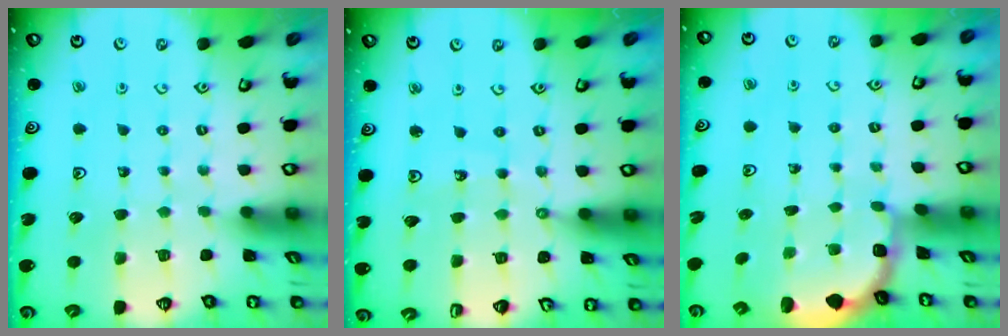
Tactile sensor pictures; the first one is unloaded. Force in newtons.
{"total": 5.6, "press": 5.6, "slide": 0.8}
{"total": 1.8, "press": 1.6, "slide": 0.7}